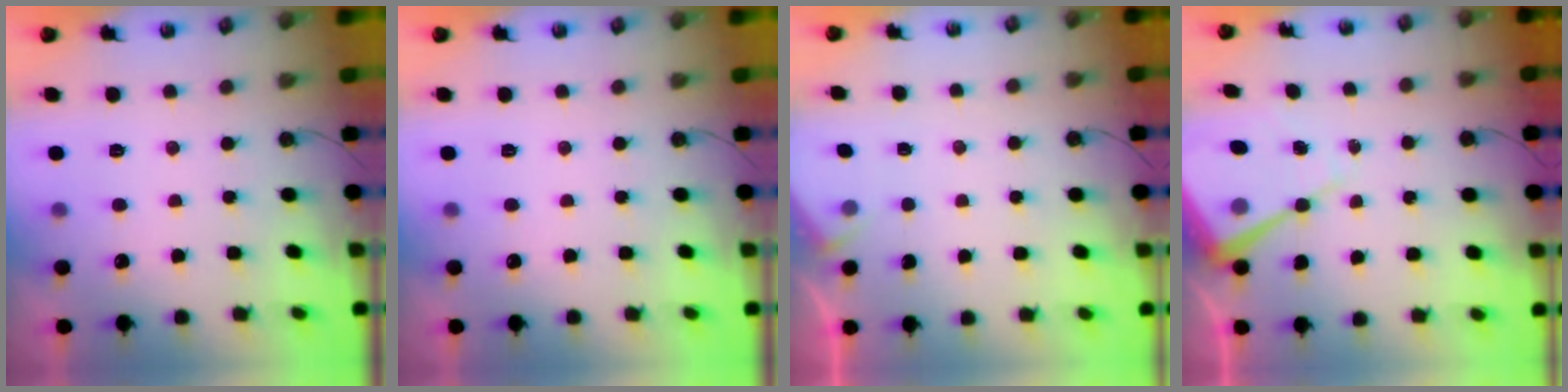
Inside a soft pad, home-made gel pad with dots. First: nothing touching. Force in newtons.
{"total": 0.0}
{"total": 2.2, "press": 2.2, "slide": 0.4}
{"total": 12.2, "press": 12.1, "slide": 1.2}